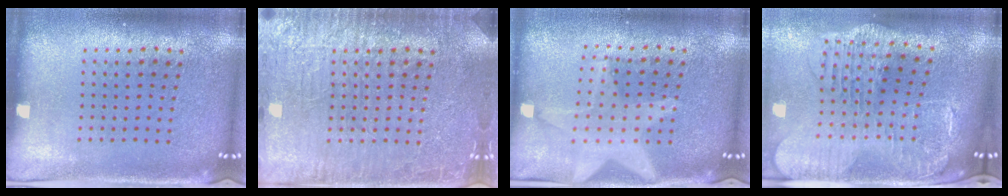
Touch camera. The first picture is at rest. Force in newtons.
{"total": 5.9, "press": 5.8, "slide": 1.0}
{"total": 1.3, "press": 1.3, "slide": 0.5}
{"total": 2.8, "press": 2.4, "slide": 1.4}